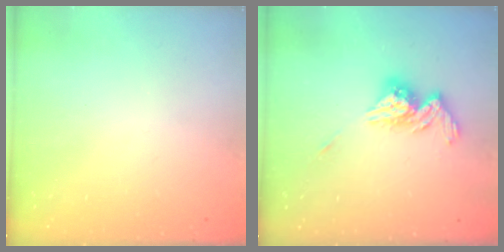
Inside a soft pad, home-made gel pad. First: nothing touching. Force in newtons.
{"total": 12.0, "press": 12.0, "slide": 1.1}